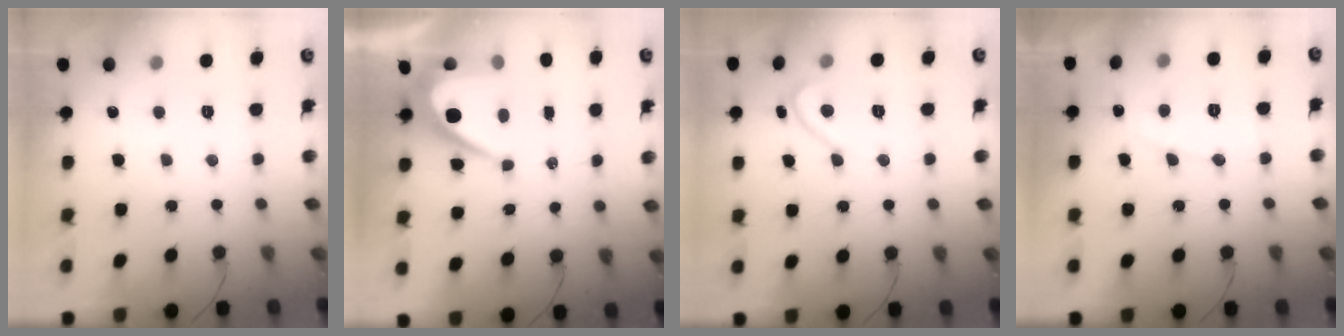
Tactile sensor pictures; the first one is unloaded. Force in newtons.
{"total": 9.9, "press": 9.9, "slide": 0.8}
{"total": 2.7, "press": 2.7, "slide": 0.2}
{"total": 5.8, "press": 5.8, "slide": 0.2}